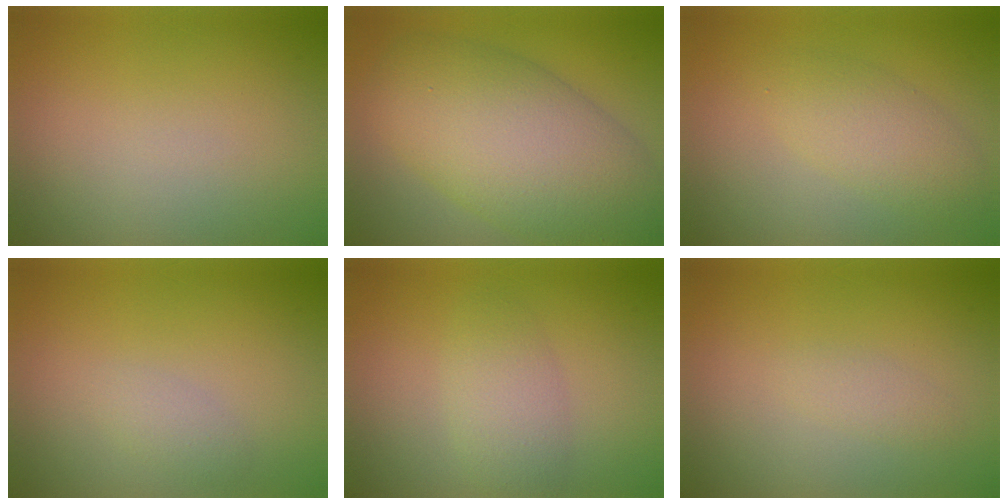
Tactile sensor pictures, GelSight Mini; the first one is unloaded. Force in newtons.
{"total": 11.8, "press": 11.8, "slide": 0.7}
{"total": 3.4, "press": 3.4, "slide": 0.1}
{"total": 1.2, "press": 1.2, "slide": 0.1}
{"total": 2.8, "press": 2.8, "slide": 0.2}
{"total": 1.1, "press": 1.1, "slide": 0.1}